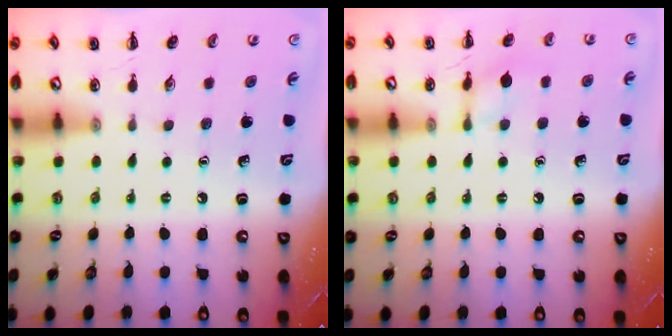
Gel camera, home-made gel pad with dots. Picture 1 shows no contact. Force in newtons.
{"total": 8.2, "press": 8.2, "slide": 0.3}